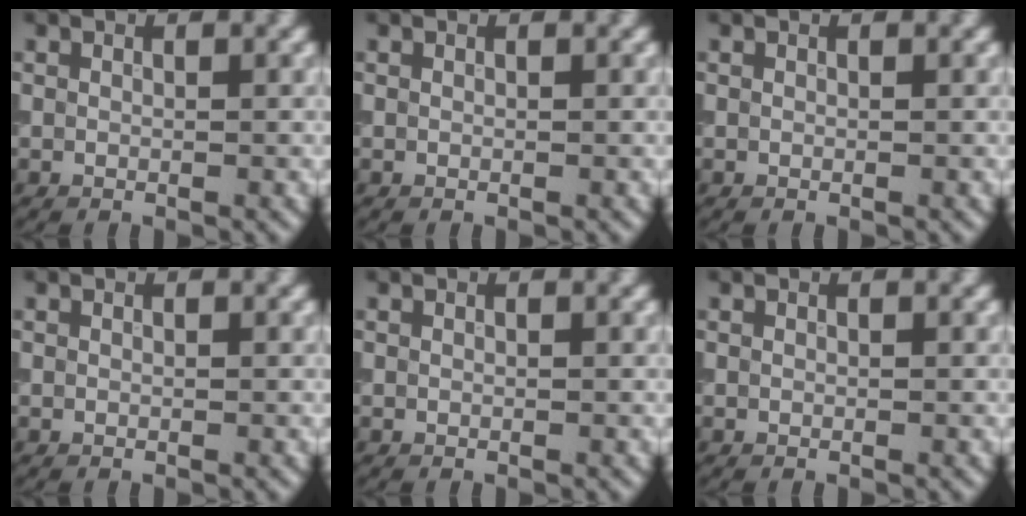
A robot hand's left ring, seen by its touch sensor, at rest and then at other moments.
{"total": 0.0}
{"total": 0.0}
{"total": 0.0}
{"total": 0.0}
{"total": 0.0}